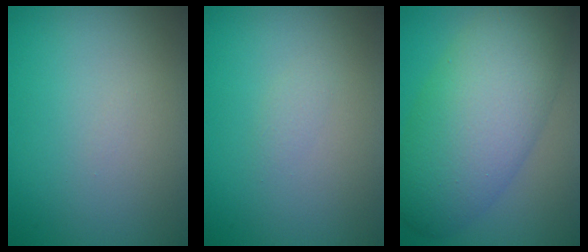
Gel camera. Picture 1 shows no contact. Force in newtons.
{"total": 0.7, "press": 0.7, "slide": 0.1}
{"total": 9.6, "press": 9.6, "slide": 0.2}